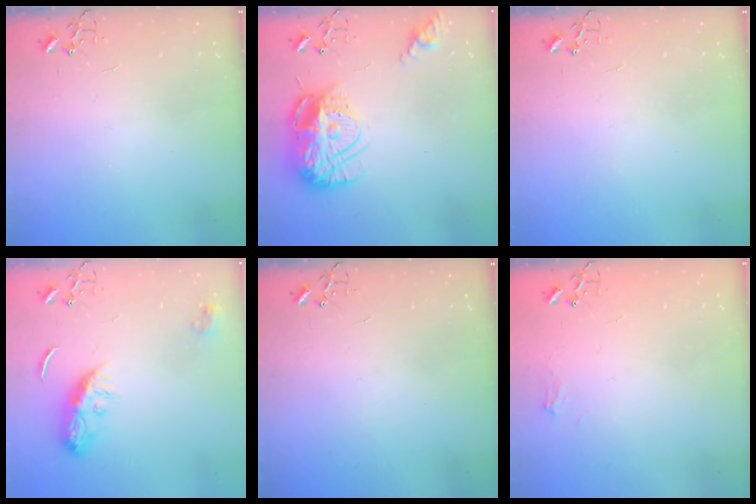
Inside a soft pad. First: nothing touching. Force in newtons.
{"total": 17.2, "press": 17.2, "slide": 1.4}
{"total": 0.0}
{"total": 10.9, "press": 10.9, "slide": 0.7}
{"total": 0.0}
{"total": 5.3, "press": 5.3, "slide": 0.6}